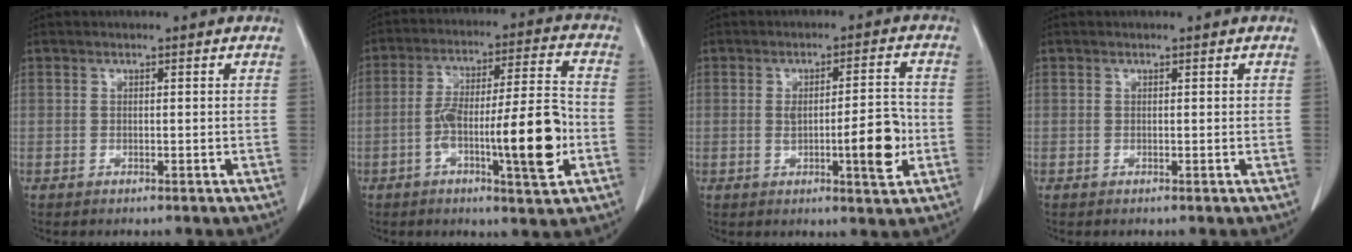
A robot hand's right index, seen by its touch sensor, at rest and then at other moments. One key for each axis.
{"total": 15.1, "fx": -4.1, "fy": 1.8, "fz": 14.4, "tx": -0.235, "ty": 0.013, "tz": -0.063}
{"total": 8.1, "fx": -1.5, "fy": 1.4, "fz": 7.8, "tx": -0.114, "ty": 0.004, "tz": -0.019}
{"total": 0.0}